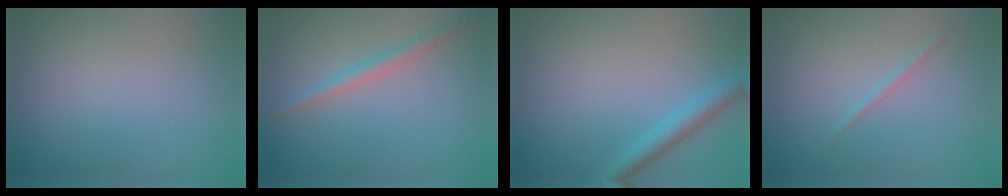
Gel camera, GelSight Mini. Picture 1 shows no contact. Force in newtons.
{"total": 2.0, "press": 2.0, "slide": 0.1}
{"total": 2.4, "press": 2.4, "slide": 0.2}
{"total": 0.7, "press": 0.7, "slide": 0.1}